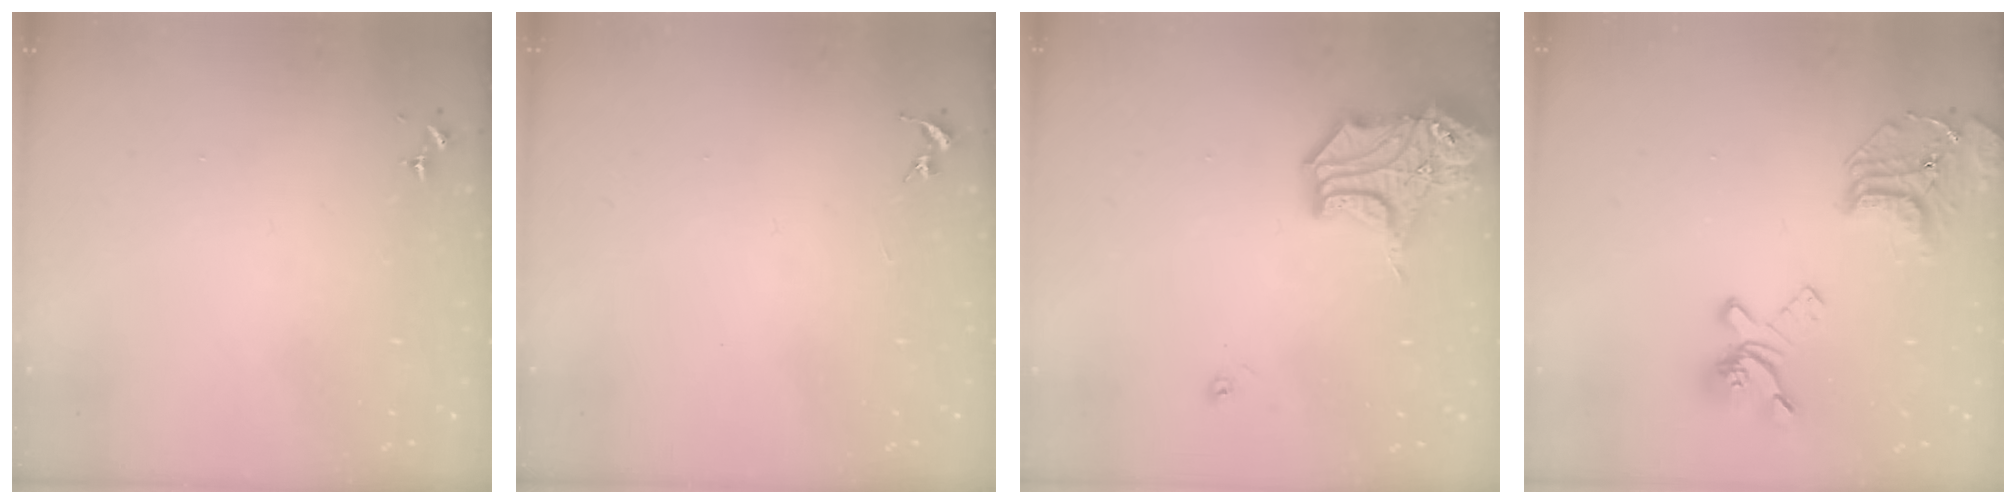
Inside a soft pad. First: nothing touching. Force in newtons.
{"total": 0.0}
{"total": 16.0, "press": 15.9, "slide": 2.2}
{"total": 19.2, "press": 19.1, "slide": 1.9}